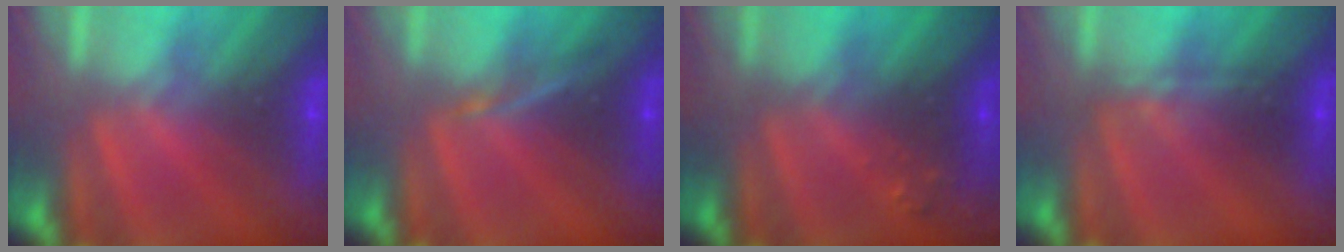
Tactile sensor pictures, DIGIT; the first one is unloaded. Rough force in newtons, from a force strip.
{"total": 2.1}
{"total": 7.7}
{"total": 2.4}